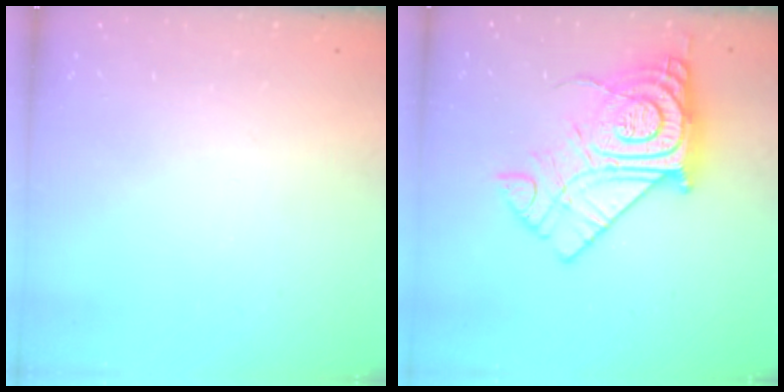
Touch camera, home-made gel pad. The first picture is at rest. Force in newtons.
{"total": 21.8, "press": 21.8, "slide": 2.0}